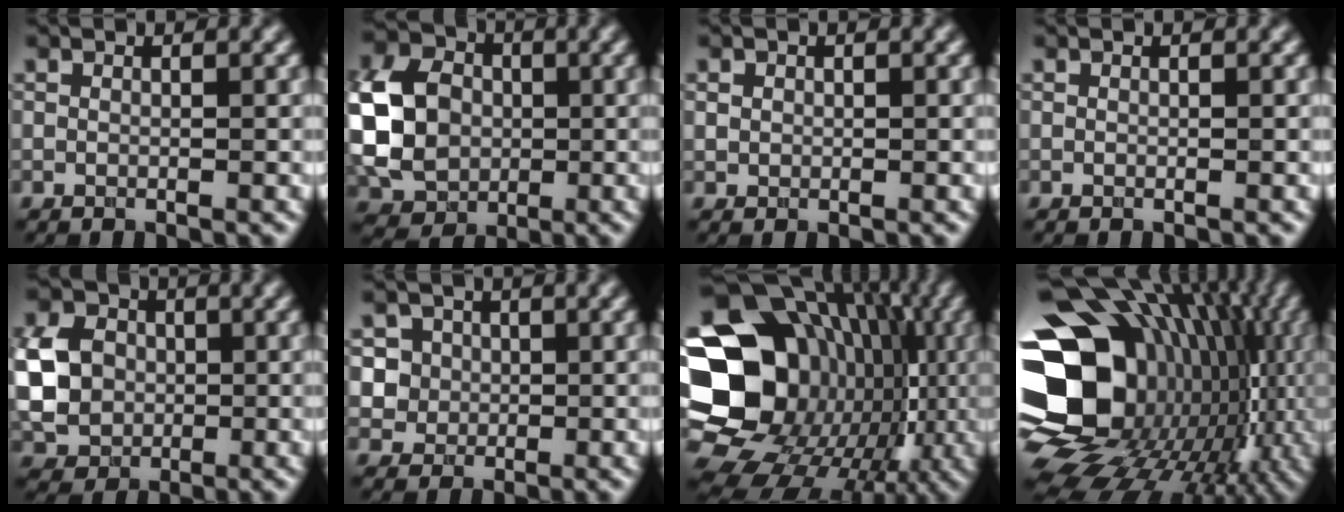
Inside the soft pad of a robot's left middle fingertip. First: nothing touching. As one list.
[{"total": 9.3, "force": [-0.4, 7.3, 5.7], "torque": [-0.139, 0.010, -0.019]}, {"total": 0.6, "force": [0.1, 0.6, 0.1], "torque": [0.001, -0.002, 0.004]}, {"total": 0.0}, {"total": 6.3, "force": [-0.1, 5.2, 3.5], "torque": [-0.087, 0.009, -0.009]}, {"total": 4.5, "force": [1.4, 4.1, 1.4], "torque": [-0.014, 0.015, 0.018]}, {"total": 22.1, "force": [-1.9, 18.9, 11.2], "torque": [-0.188, -0.001, -0.052]}, {"total": 19.8, "force": [-0.5, 15.2, 12.6], "torque": [-0.218, 0.000, 0.005]}]